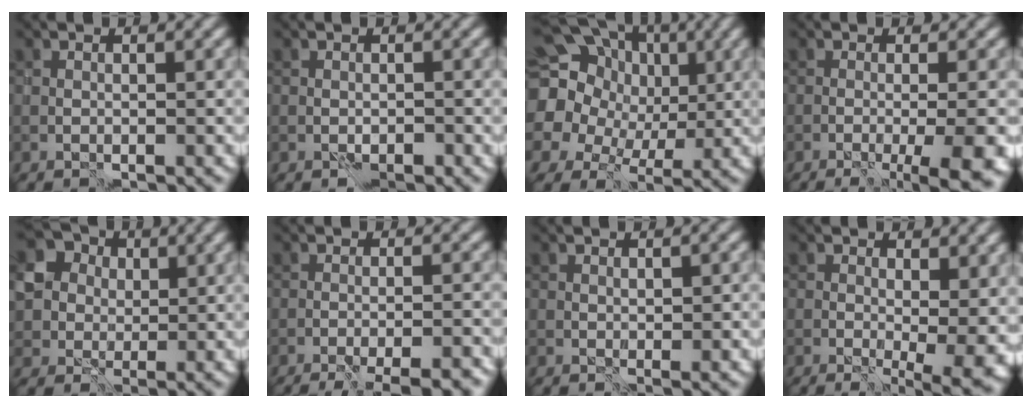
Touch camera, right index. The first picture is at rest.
{"total": 0.9, "force": [-0.5, 0.6, 0.4], "torque": [-0.005, -0.008, -0.006]}
{"total": 17.9, "force": [6.7, 14.6, 8.0], "torque": [-0.168, 0.034, 0.088]}
{"total": 6.0, "force": [-2.7, 0.8, 5.3], "torque": [-0.057, -0.011, -0.035]}
{"total": 7.8, "force": [2.8, 6.5, 3.3], "torque": [-0.085, 0.021, 0.037]}
{"total": 6.6, "force": [-5.5, 0.9, 3.6], "torque": [-0.032, -0.003, -0.069]}
{"total": 0.5, "force": [0.2, -0.5, 0.1], "torque": [0.004, 0.002, 0.003]}
{"total": 7.3, "force": [-0.2, 3.0, 6.7], "torque": [-0.079, -0.014, 0.011]}